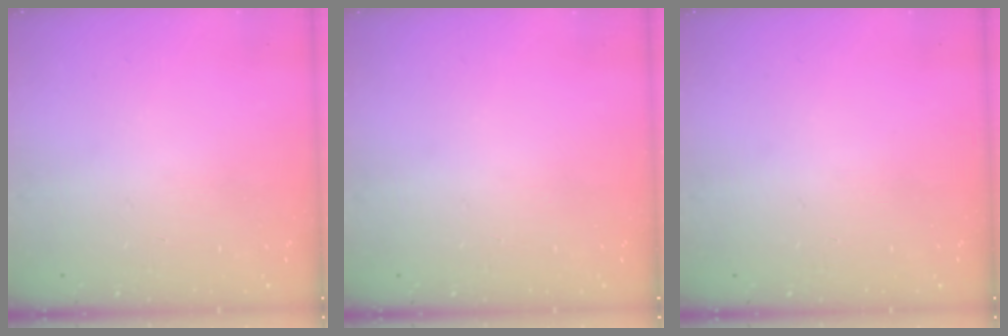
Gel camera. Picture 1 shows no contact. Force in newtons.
{"total": 0.0}
{"total": 0.0}